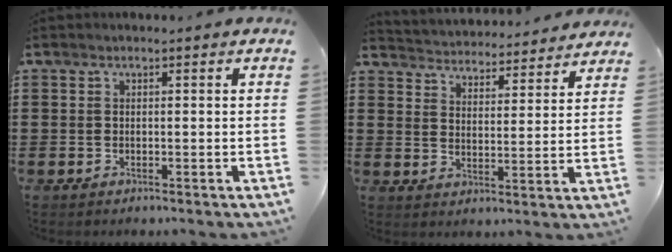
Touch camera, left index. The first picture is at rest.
{"total": 3.9, "force": [3.8, 0.1, -0.7], "torque": [-0.011, -0.032, 0.063]}